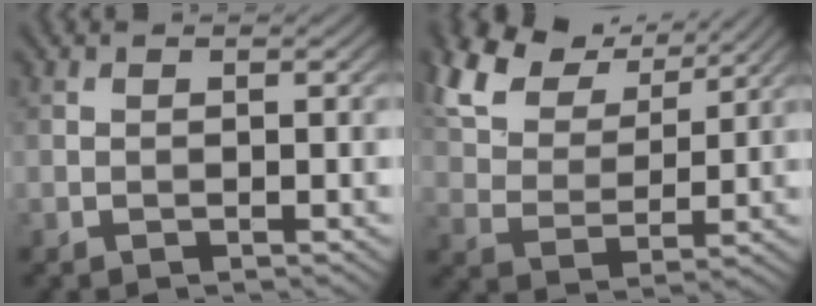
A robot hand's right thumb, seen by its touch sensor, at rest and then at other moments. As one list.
[{"total": 11.9, "force": [8.1, 5.8, 6.5], "torque": [-0.180, 0.019, 0.142]}]